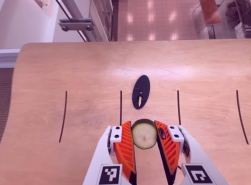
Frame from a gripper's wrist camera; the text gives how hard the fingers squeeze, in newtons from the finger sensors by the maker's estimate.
{"total": 11.3, "left": 11.2, "right": 11.5}